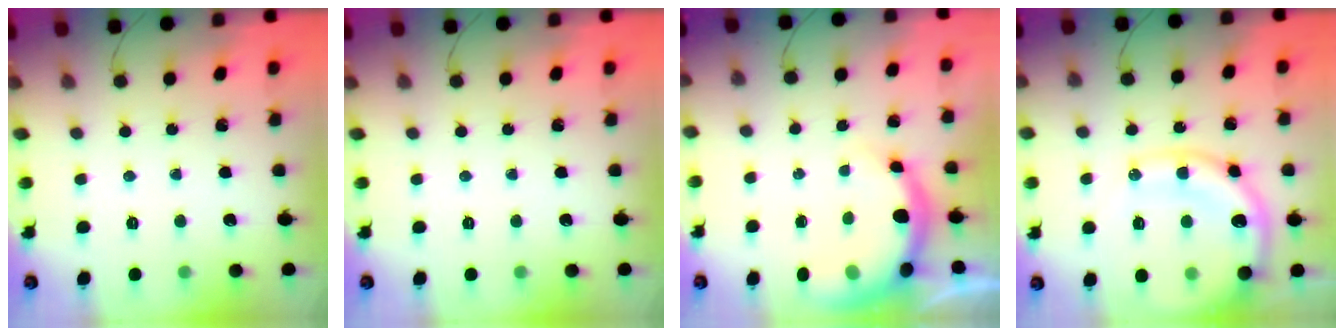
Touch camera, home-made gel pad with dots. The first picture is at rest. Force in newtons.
{"total": 0.0}
{"total": 7.5, "press": 7.3, "slide": 1.7}
{"total": 17.4, "press": 17.0, "slide": 3.9}